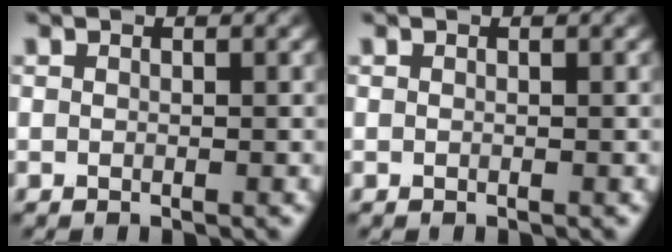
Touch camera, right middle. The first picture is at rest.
{"total": 0.0}